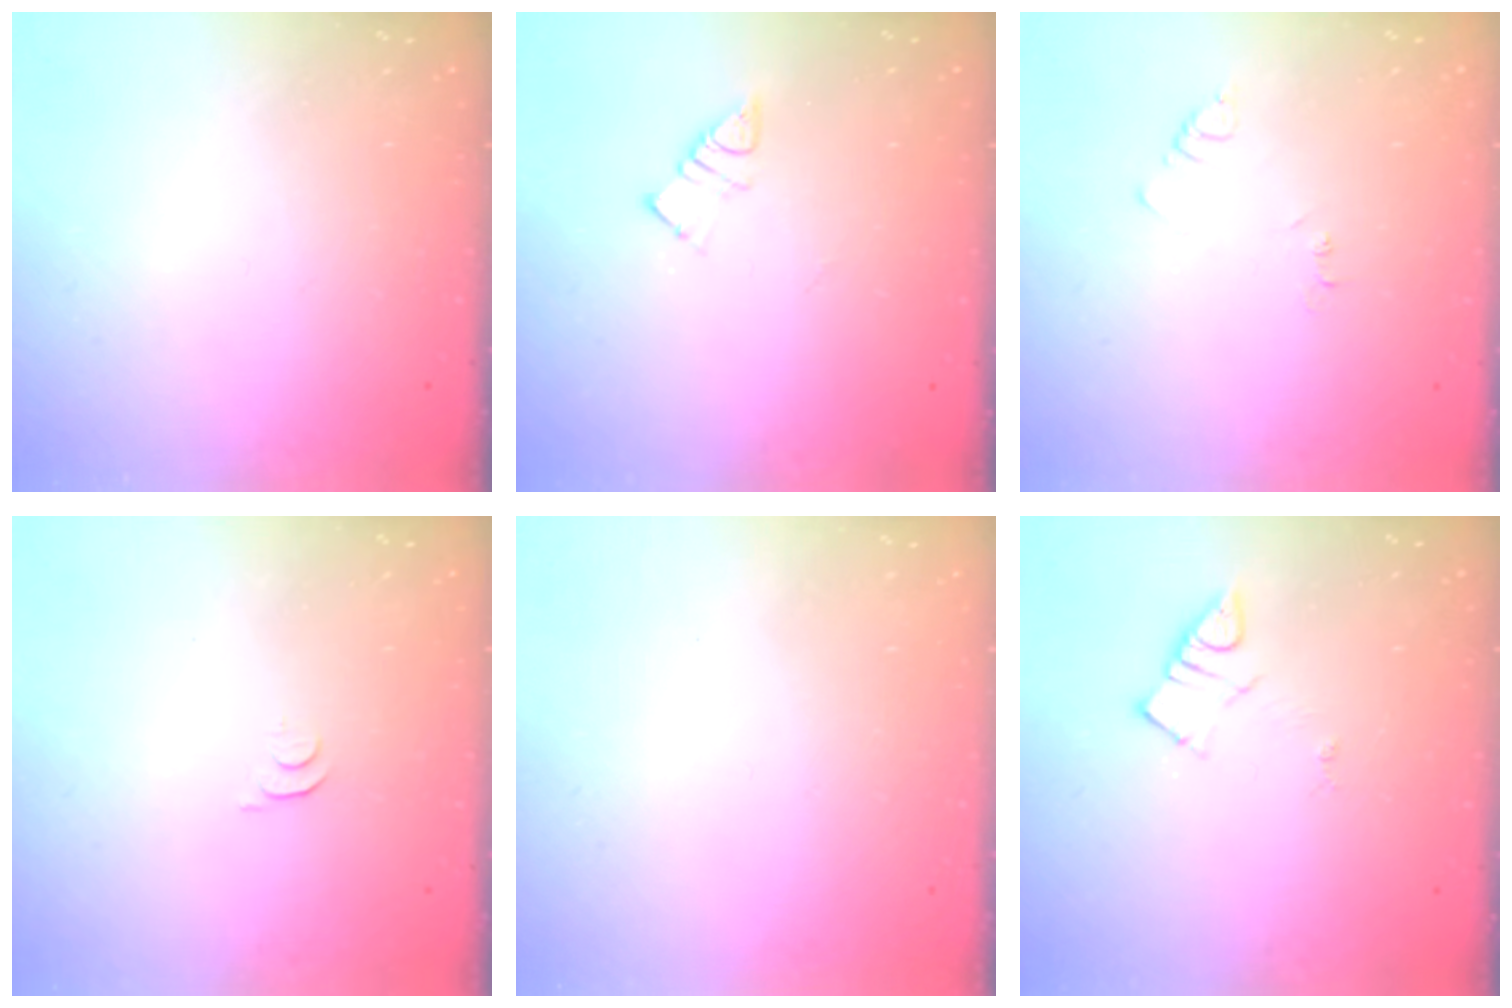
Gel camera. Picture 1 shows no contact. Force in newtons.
{"total": 5.7, "press": 5.6, "slide": 0.6}
{"total": 3.0, "press": 3.0, "slide": 0.4}
{"total": 3.3, "press": 3.2, "slide": 0.4}
{"total": 1.7, "press": 1.7, "slide": 0.1}
{"total": 4.2, "press": 4.1, "slide": 0.6}